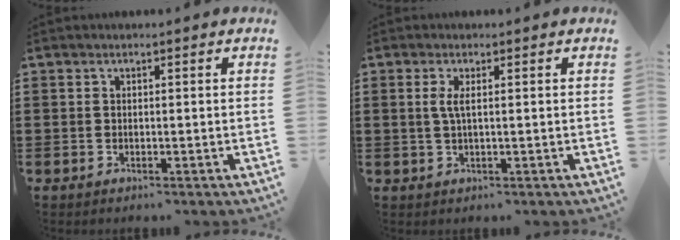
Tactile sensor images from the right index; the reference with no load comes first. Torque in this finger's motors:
{"motor_torque": [0.43, -0.21, 0.21, 0.07]}